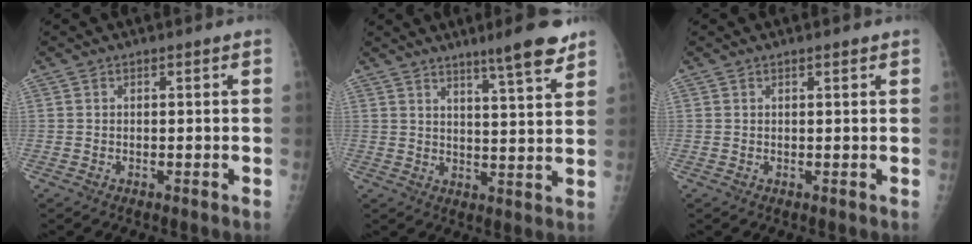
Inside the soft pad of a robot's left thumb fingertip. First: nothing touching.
{"total": 9.3, "force": [6.6, 0.6, 6.5], "torque": [-0.085, -0.041, 0.097]}
{"total": 1.0, "force": [0.7, 0.2, 0.7], "torque": [-0.010, -0.001, 0.009]}